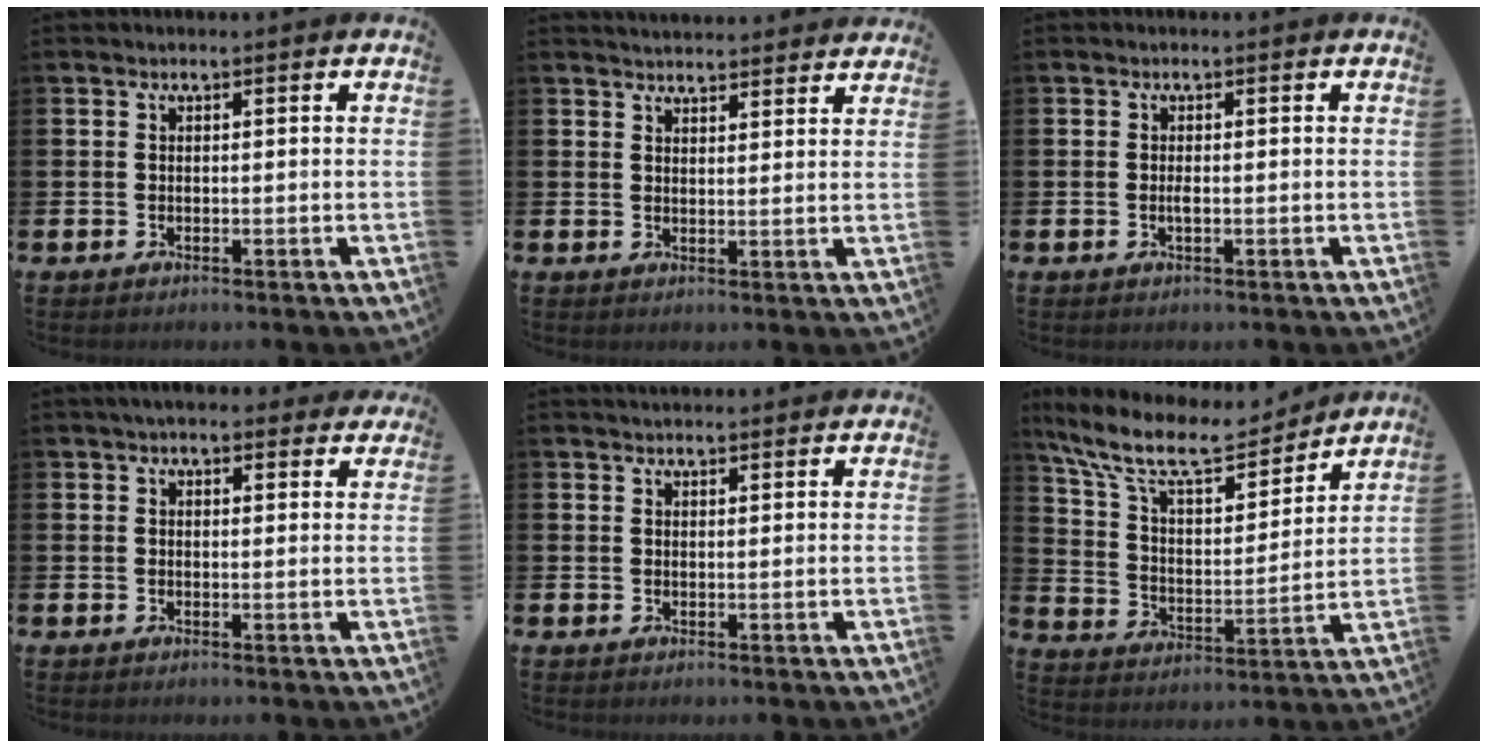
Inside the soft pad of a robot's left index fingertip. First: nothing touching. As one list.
[{"total": 3.6, "force": [3.6, 0.3, -0.1], "torque": [-0.005, -0.021, 0.066]}, {"total": 0.9, "force": [-0.1, 0.2, 0.9], "torque": [-0.023, 0.000, -0.001]}, {"total": 3.3, "force": [3.1, 1.1, 0.6], "torque": [-0.018, -0.006, 0.058]}, {"total": 2.1, "force": [2.0, 0.3, 0.0], "torque": [0.003, -0.010, 0.035]}, {"total": 12.1, "force": [10.3, 3.5, 5.3], "torque": [-0.144, -0.058, 0.178]}]